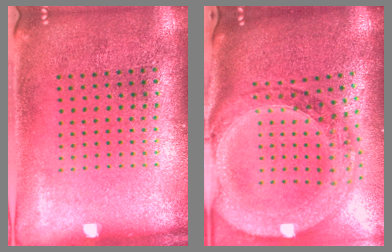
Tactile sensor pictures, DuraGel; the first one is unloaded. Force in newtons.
{"total": 2.7, "press": 2.4, "slide": 1.4}